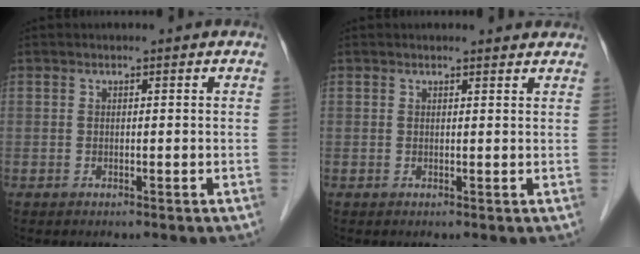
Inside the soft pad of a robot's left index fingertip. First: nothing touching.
{"total": 2.9, "force": [2.8, 0.8, 0.4], "torque": [0.001, 0.002, 0.025]}